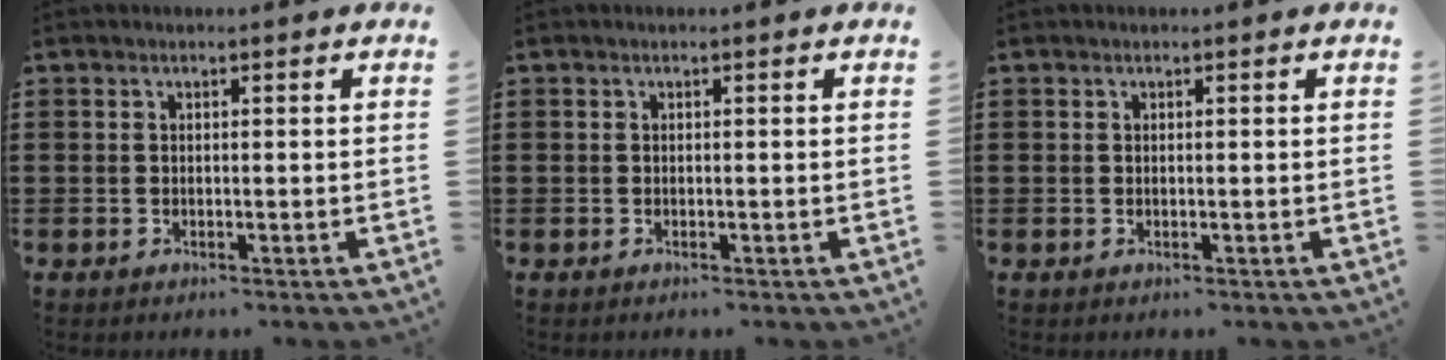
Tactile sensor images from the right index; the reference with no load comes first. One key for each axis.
{"total": 0.0}
{"total": 0.0}